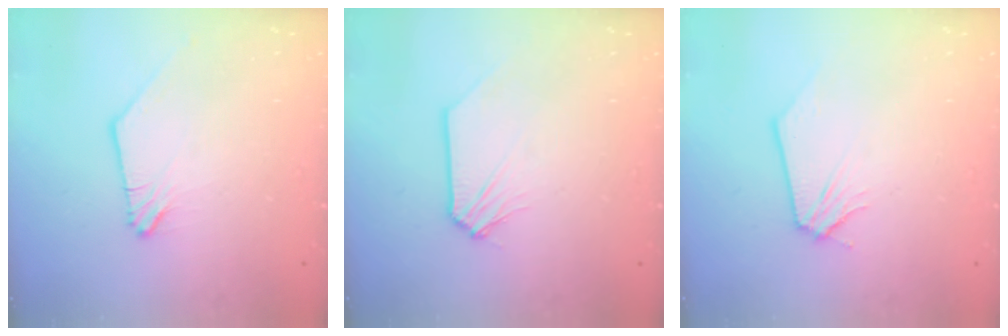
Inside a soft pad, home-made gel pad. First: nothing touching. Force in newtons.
{"total": 1.0, "press": 1.0, "slide": 0.2}
{"total": 0.0}